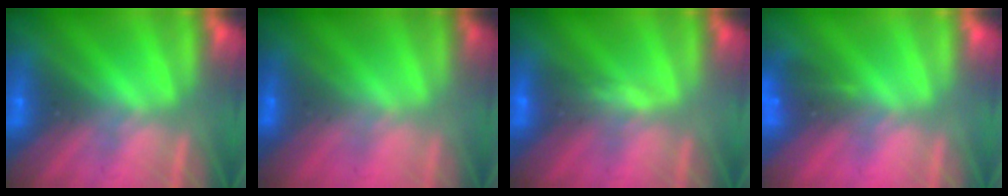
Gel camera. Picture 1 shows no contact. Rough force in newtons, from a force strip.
{"total": 1.8}
{"total": 4.8}
{"total": 4.6}